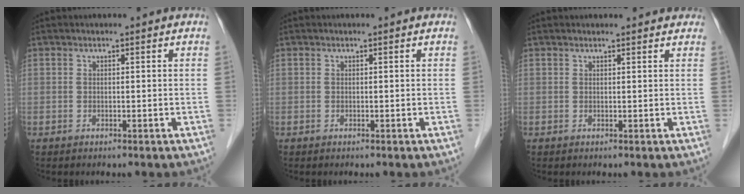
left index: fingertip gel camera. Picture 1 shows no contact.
{"total": 0.0}
{"total": 3.8, "force": [3.6, 1.0, 0.8], "torque": [-0.006, 0.016, 0.033]}